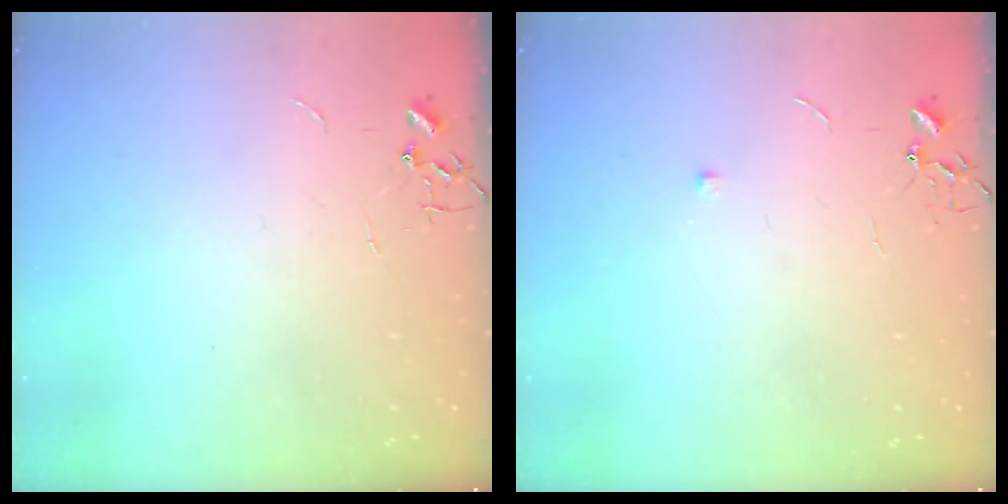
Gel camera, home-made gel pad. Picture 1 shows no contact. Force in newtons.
{"total": 4.4, "press": 4.3, "slide": 0.6}